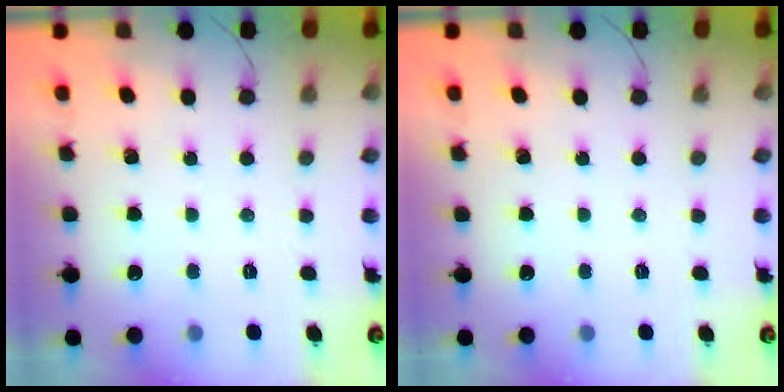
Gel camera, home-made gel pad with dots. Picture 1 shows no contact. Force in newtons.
{"total": 0.0}